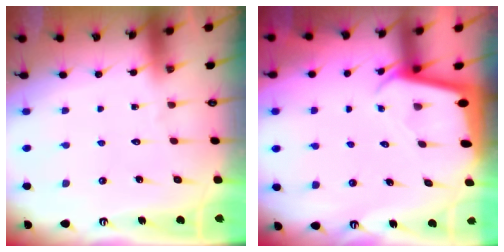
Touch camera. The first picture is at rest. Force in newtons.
{"total": 2.2, "press": 2.2, "slide": 0.2}